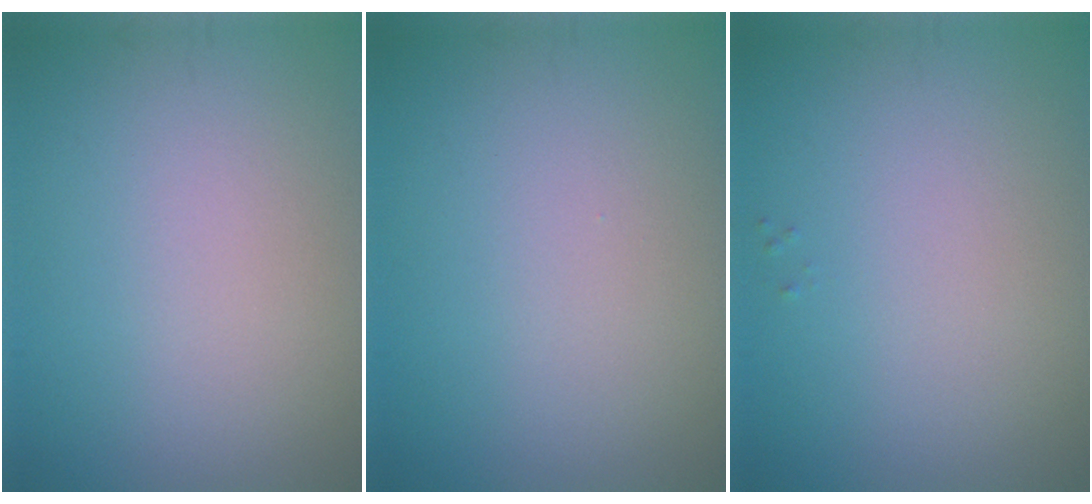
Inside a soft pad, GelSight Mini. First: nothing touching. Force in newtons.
{"total": 0.0}
{"total": 0.0}